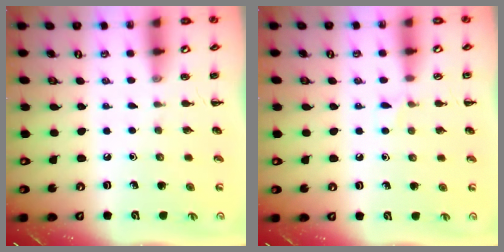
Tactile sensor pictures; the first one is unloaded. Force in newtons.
{"total": 5.2, "press": 4.8, "slide": 1.9}